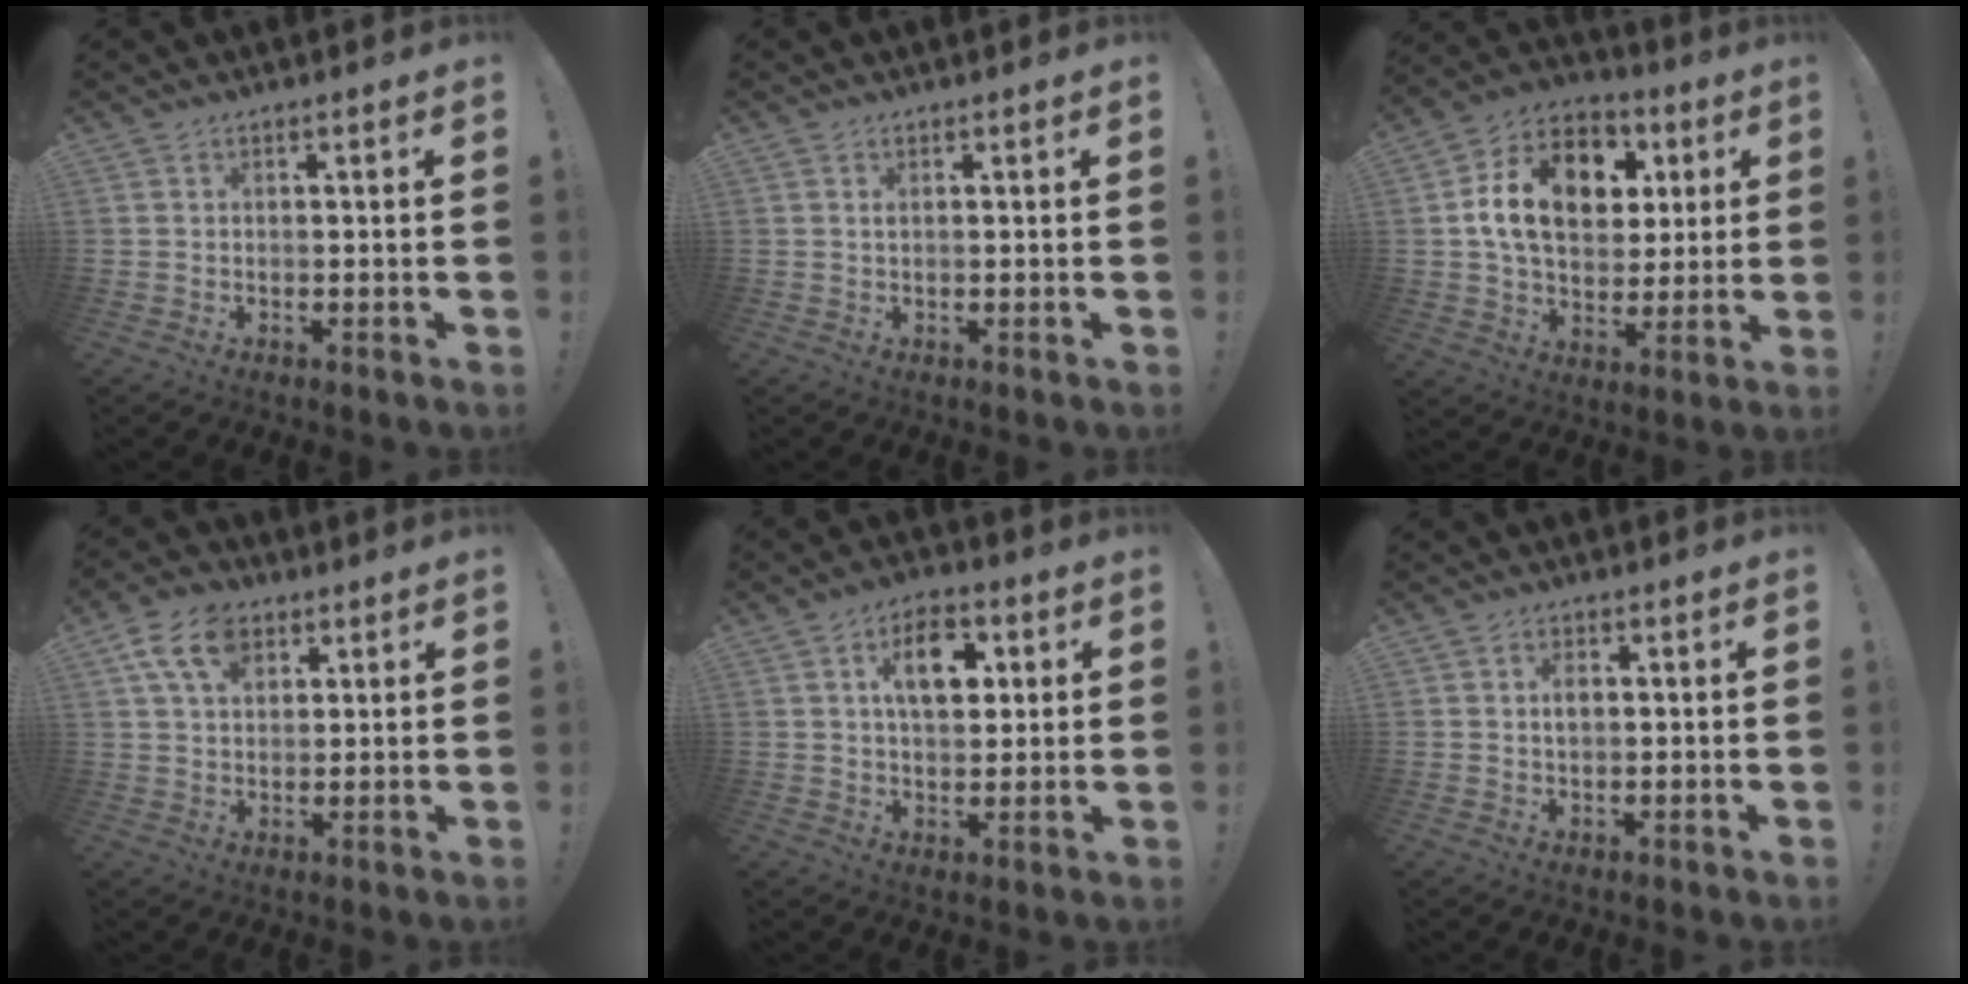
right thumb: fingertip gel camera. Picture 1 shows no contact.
{"total": 0.6, "force": [0.2, 0.1, 0.5], "torque": [-0.009, 0.000, 0.003]}
{"total": 18.4, "force": [5.0, 13.1, 11.9], "torque": [-0.171, -0.007, 0.094]}
{"total": 11.0, "force": [5.0, 7.3, 6.6], "torque": [-0.115, 0.000, 0.096]}
{"total": 11.0, "force": [3.4, 6.8, 8.0], "torque": [-0.112, 0.005, 0.057]}
{"total": 2.6, "force": [0.3, 1.7, 1.9], "torque": [-0.031, 0.002, 0.002]}